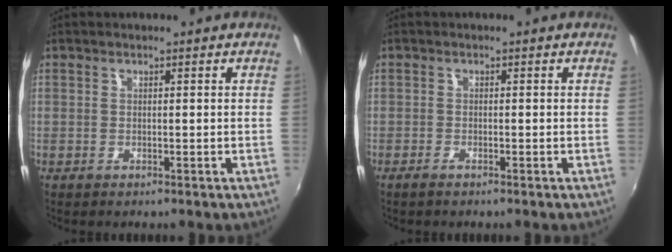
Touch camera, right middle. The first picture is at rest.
{"total": 1.4, "force": [-1.1, 0.1, 0.8], "torque": [-0.020, -0.003, -0.023]}